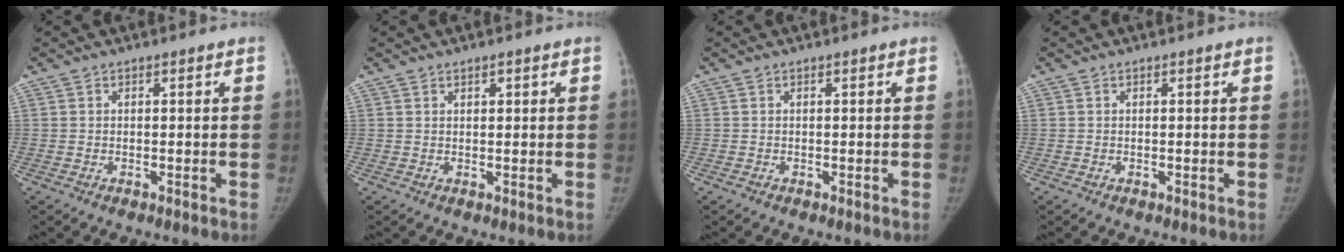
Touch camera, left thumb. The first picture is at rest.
{"total": 1.1, "force": [0.7, 0.4, 0.6], "torque": [-0.005, -0.003, 0.011]}
{"total": 0.0}
{"total": 0.0}